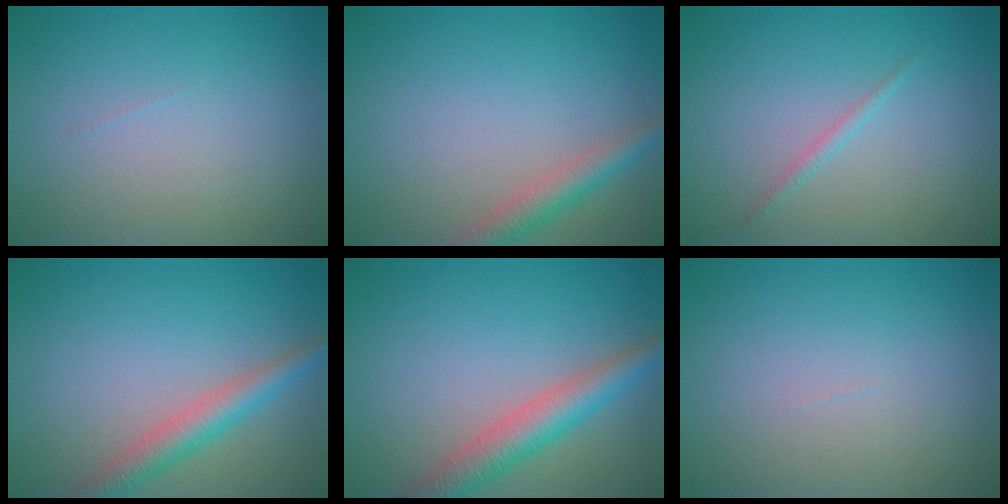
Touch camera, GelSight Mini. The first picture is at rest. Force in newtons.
{"total": 2.8, "press": 2.8, "slide": 0.1}
{"total": 0.8, "press": 0.8, "slide": 0.1}
{"total": 3.6, "press": 3.6, "slide": 0.2}
{"total": 4.5, "press": 4.5, "slide": 0.2}
{"total": 0.0}